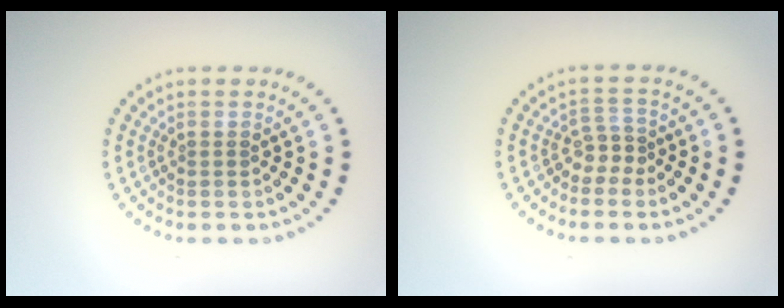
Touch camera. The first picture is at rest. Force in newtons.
{"total": 1.9, "press": 1.3, "slide": 1.4}